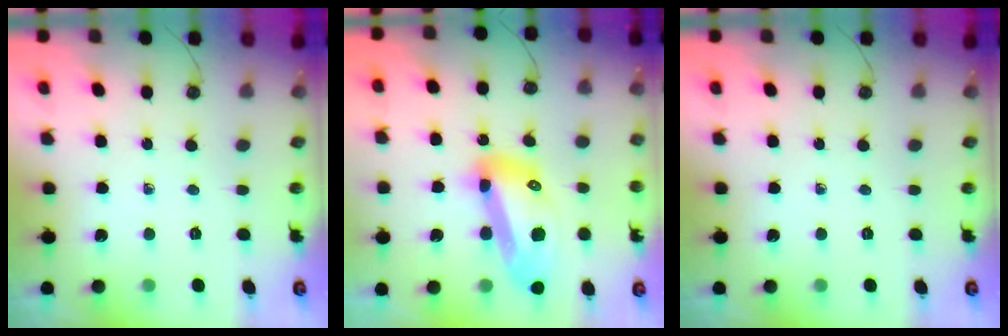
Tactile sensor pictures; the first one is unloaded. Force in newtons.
{"total": 17.9, "press": 17.8, "slide": 2.1}
{"total": 0.0}